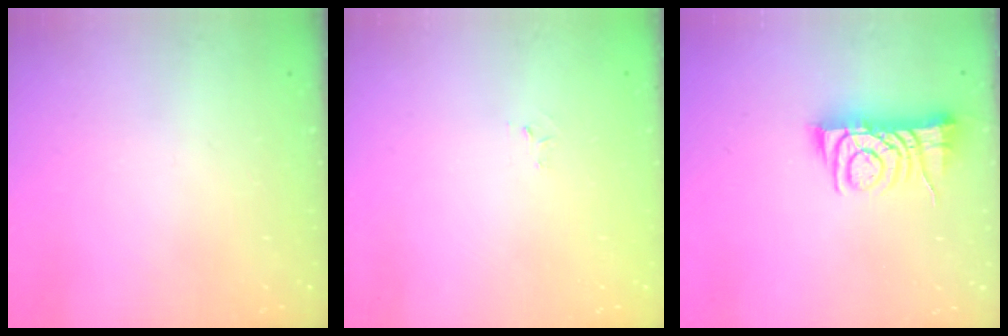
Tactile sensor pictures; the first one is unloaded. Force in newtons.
{"total": 2.6, "press": 2.6, "slide": 0.4}
{"total": 7.6, "press": 7.5, "slide": 1.0}